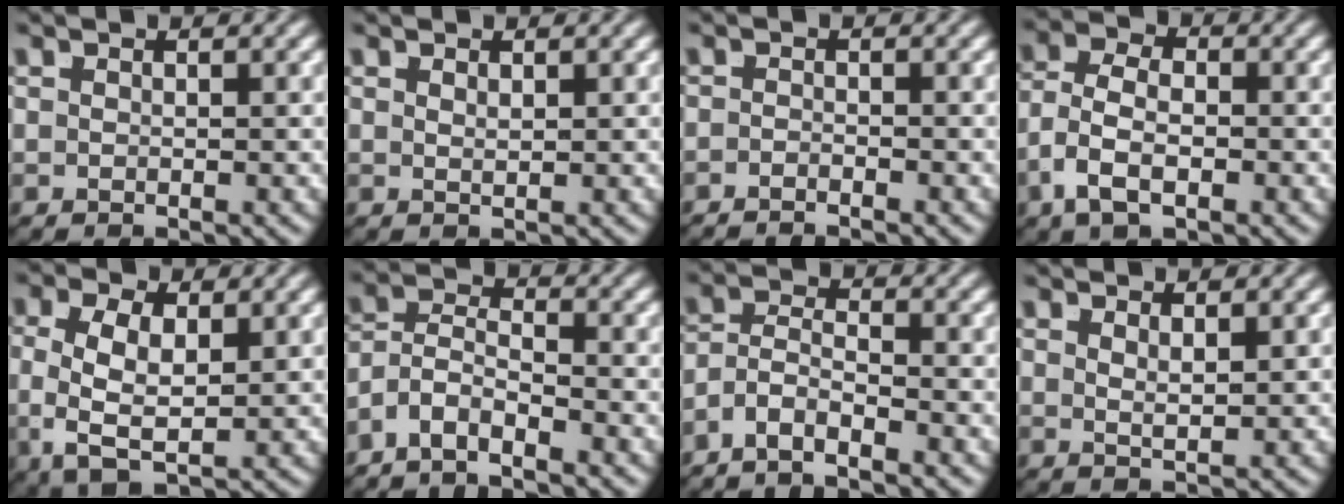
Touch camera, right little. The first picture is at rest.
{"total": 0.8, "force": [0.4, -0.6, 0.1], "torque": [0.003, -0.007, 0.014]}
{"total": 2.0, "force": [-1.9, -0.4, -0.2], "torque": [0.009, -0.010, -0.031]}
{"total": 5.2, "force": [-1.4, 3.6, 3.5], "torque": [-0.082, -0.023, -0.016]}
{"total": 6.4, "force": [-0.3, 4.4, 4.7], "torque": [-0.102, -0.018, 0.004]}
{"total": 7.3, "force": [-3.1, 6.0, 2.9], "torque": [-0.081, -0.032, -0.058]}
{"total": 5.6, "force": [-3.0, 4.1, 2.4], "torque": [-0.065, -0.028, -0.052]}
{"total": 1.3, "force": [0.8, -0.7, 0.6], "torque": [-0.007, -0.010, 0.024]}